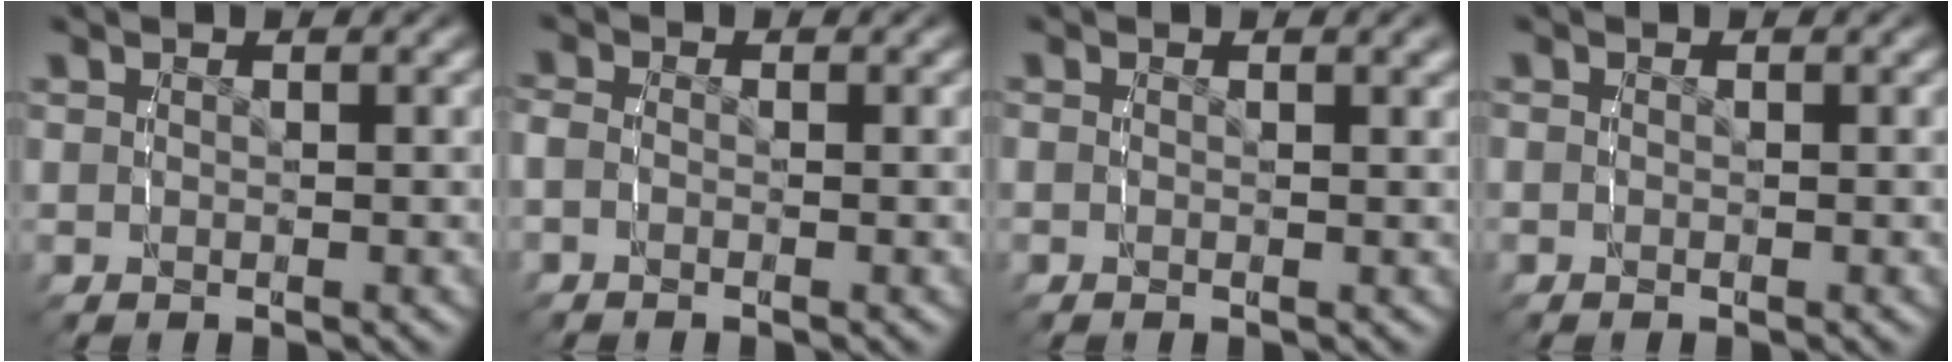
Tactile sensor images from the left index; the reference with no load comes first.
{"total": 2.0, "force": [-0.6, 1.7, 1.0], "torque": [-0.026, 0.002, -0.020]}
{"total": 0.7, "force": [-0.2, 0.5, 0.3], "torque": [-0.002, -0.002, -0.009]}
{"total": 0.6, "force": [-0.6, -0.1, -0.2], "torque": [0.012, -0.010, -0.007]}